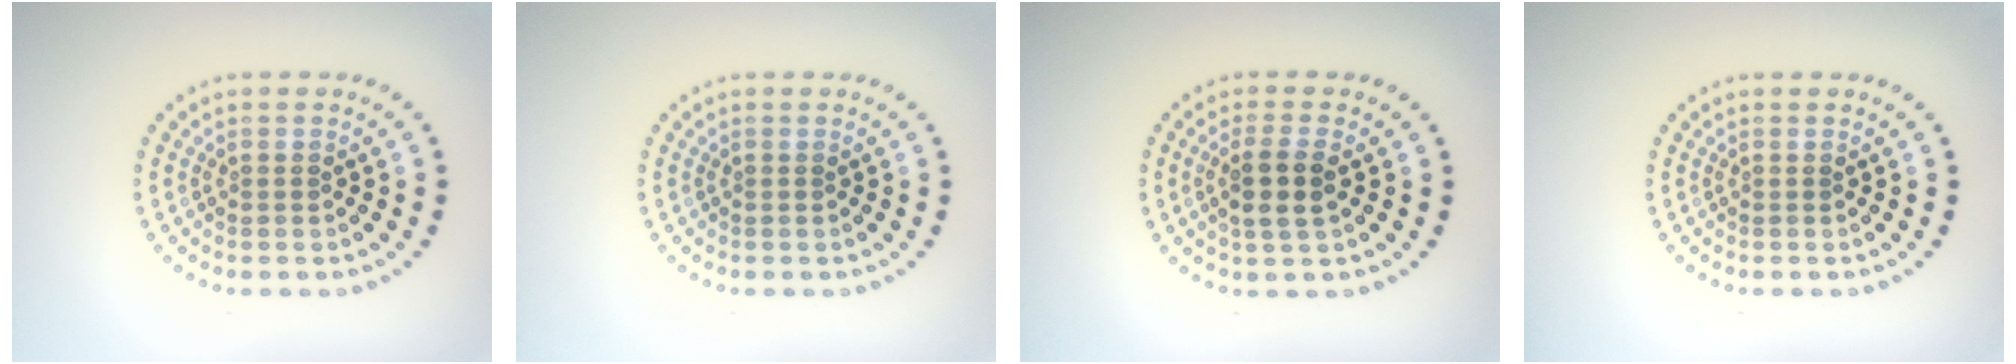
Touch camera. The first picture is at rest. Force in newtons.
{"total": 0.0}
{"total": 2.9, "press": 2.6, "slide": 1.3}
{"total": 0.0}